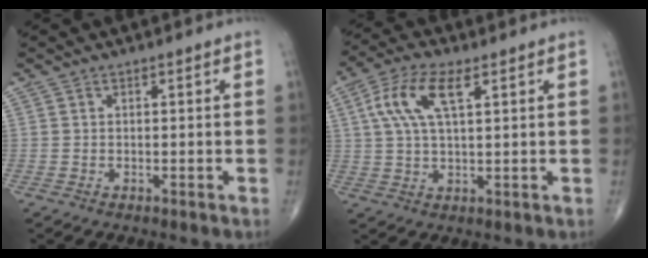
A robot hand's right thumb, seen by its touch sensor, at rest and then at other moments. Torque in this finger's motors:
{"motor_torque": [-0.52, 0.79, 0.99, 0.31, 0.09]}